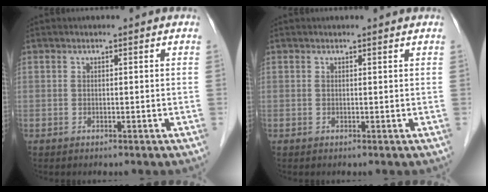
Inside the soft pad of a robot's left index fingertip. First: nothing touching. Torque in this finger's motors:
{"motor_torque": [0.09, -0.08, -0.01, 0.01]}